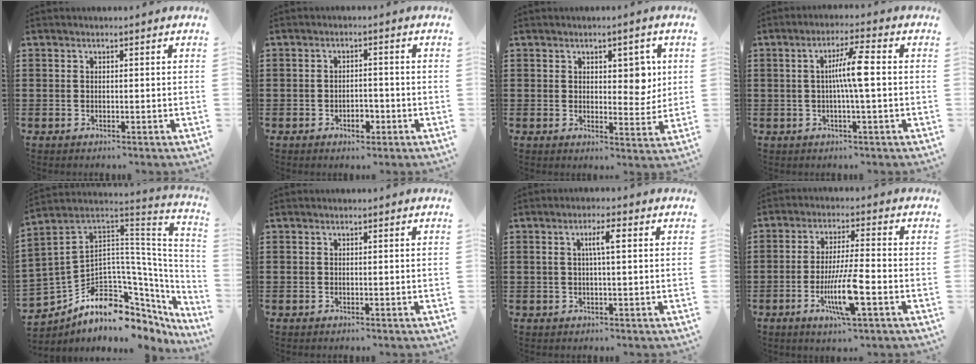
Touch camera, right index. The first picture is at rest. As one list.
[{"total": 3.2, "force": [-1.5, 1.6, 2.2], "torque": [-0.040, 0.003, -0.029]}, {"total": 4.7, "force": [1.8, 2.7, 3.4], "torque": [-0.039, -0.003, 0.024]}, {"total": 5.9, "force": [0.1, 0.3, 5.9], "torque": [-0.109, 0.001, -0.005]}, {"total": 9.6, "force": [-6.1, 5.2, 5.4], "torque": [-0.128, -0.018, -0.117]}, {"total": 0.0}, {"total": 3.7, "force": [0.7, 0.6, 3.5], "torque": [-0.062, 0.002, 0.007]}, {"total": 9.1, "force": [-3.4, 1.2, 8.4], "torque": [-0.167, -0.017, -0.065]}]